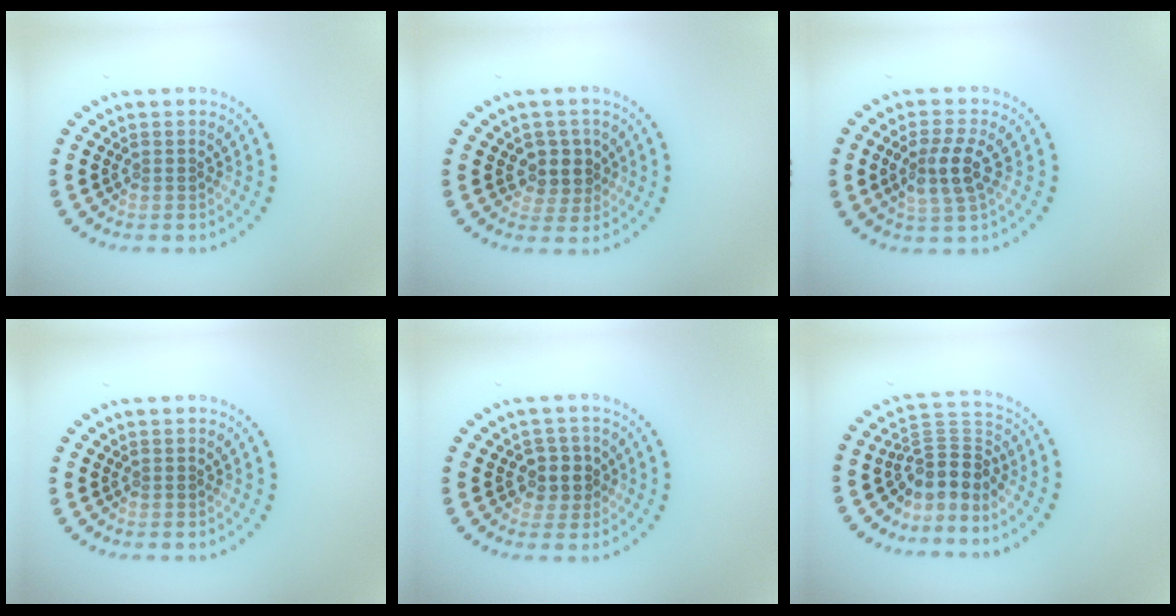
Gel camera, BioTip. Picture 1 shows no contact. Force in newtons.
{"total": 2.6, "press": 2.3, "slide": 1.3}
{"total": 3.2, "press": 3.0, "slide": 1.2}
{"total": 0.0}
{"total": 2.3, "press": 2.2, "slide": 0.9}
{"total": 3.9, "press": 2.5, "slide": 3.0}